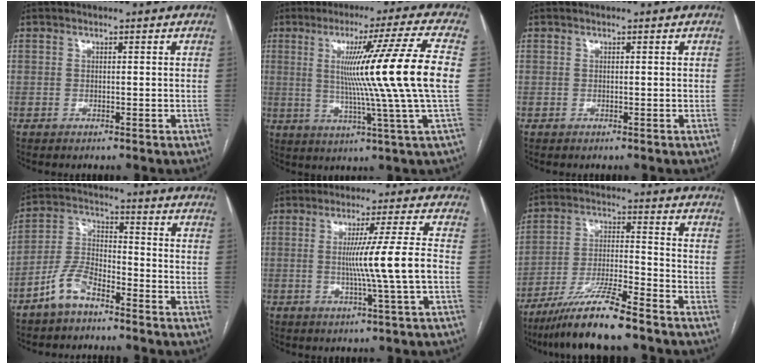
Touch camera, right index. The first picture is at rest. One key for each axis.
{"total": 17.0, "fx": 1.4, "fy": -3.7, "fz": 16.6, "tx": -0.247, "ty": -0.010, "tz": 0.014}
{"total": 0.0}
{"total": 7.4, "fx": -5.1, "fy": 2.9, "fz": 4.4, "tx": -0.105, "ty": 0.009, "tz": -0.103}
{"total": 8.9, "fx": -0.8, "fy": -2.2, "fz": 8.6, "tx": -0.145, "ty": -0.007, "tz": -0.009}
{"total": 11.2, "fx": -8.9, "fy": 0.2, "fz": 6.8, "tx": -0.127, "ty": -0.021, "tz": -0.162}